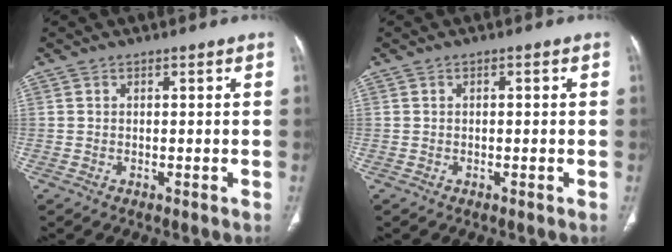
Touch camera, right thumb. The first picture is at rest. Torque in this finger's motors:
{"motor_torque": [-0.11, 0.22, -0.07, 0.42, 0.05]}